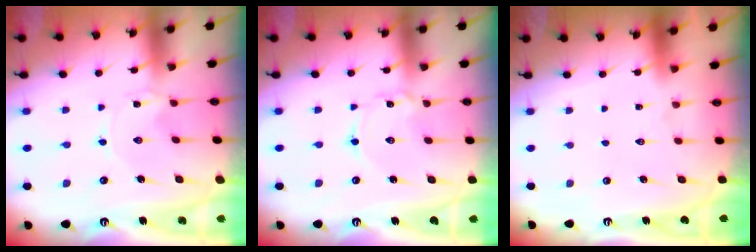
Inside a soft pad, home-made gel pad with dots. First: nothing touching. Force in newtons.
{"total": 2.1, "press": 2.1, "slide": 0.1}
{"total": 1.6, "press": 1.6, "slide": 0.1}